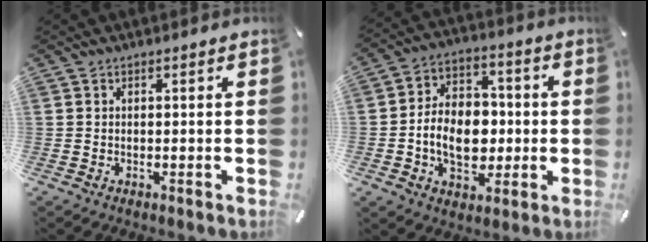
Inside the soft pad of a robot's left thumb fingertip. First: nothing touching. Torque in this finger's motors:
{"motor_torque": [0.42, 0.74, 0.52, 0.23, 0.33]}